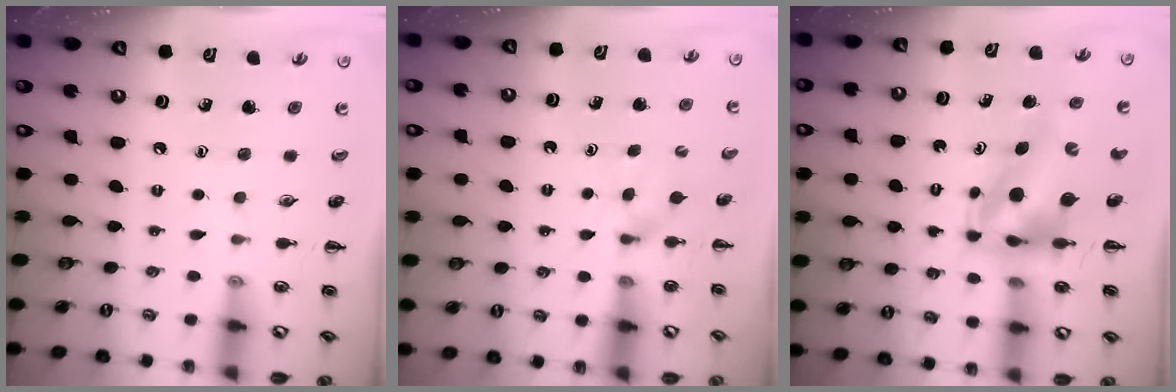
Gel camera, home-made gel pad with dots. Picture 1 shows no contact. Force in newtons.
{"total": 2.5, "press": 2.4, "slide": 0.9}
{"total": 6.3, "press": 6.0, "slide": 1.8}